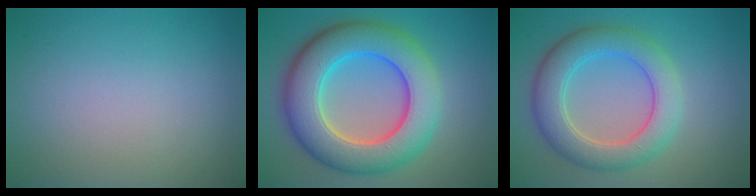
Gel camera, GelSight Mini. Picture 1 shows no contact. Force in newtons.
{"total": 10.4, "press": 10.3, "slide": 0.7}
{"total": 6.1, "press": 6.1, "slide": 0.4}